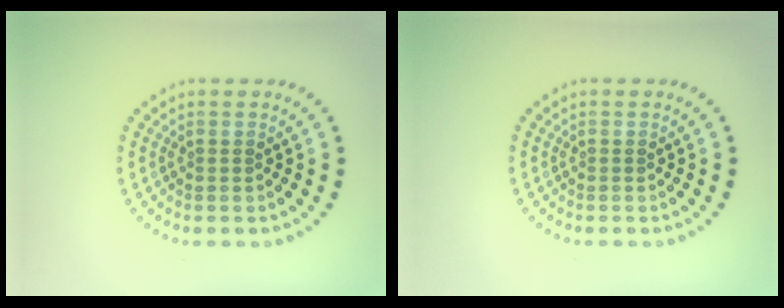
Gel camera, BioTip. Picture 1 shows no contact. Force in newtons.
{"total": 0.0}